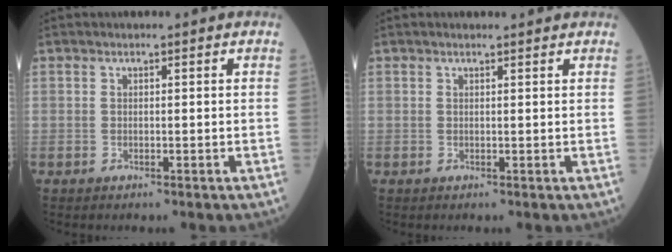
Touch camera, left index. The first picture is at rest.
{"total": 1.9, "force": [1.8, 0.2, 0.6], "torque": [-0.011, 0.011, 0.022]}